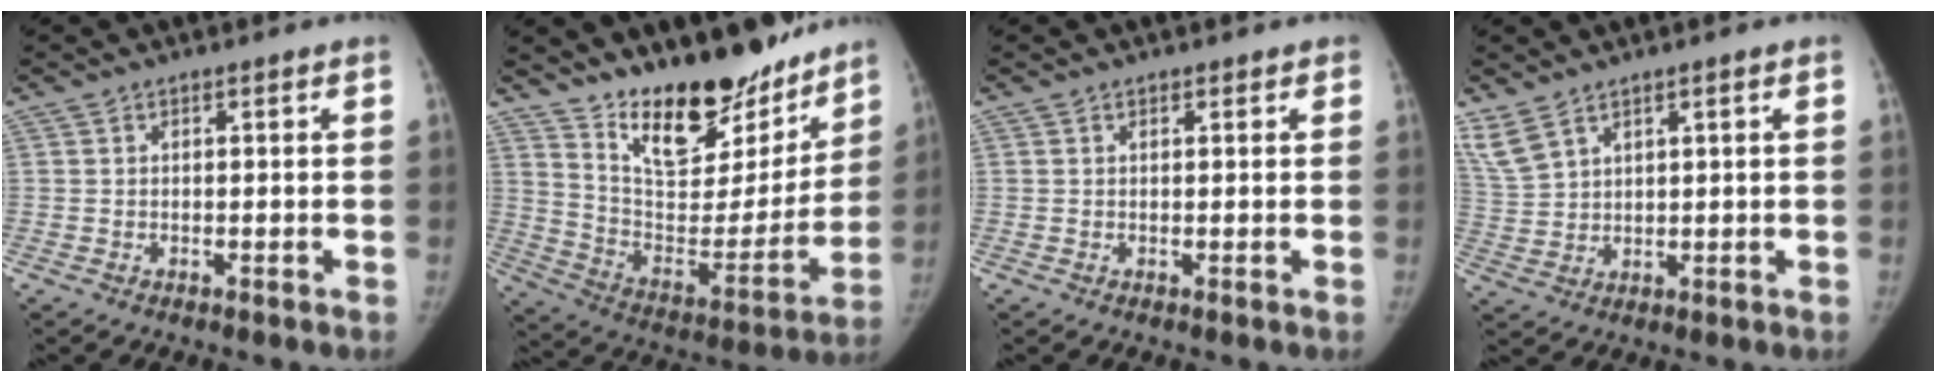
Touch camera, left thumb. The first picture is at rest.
{"total": 23.0, "force": [17.7, 9.2, 11.4], "torque": [-0.119, -0.116, 0.290]}
{"total": 0.7, "force": [0.5, 0.4, 0.2], "torque": [0.003, -0.002, 0.003]}
{"total": 5.6, "force": [3.9, 2.5, 3.1], "torque": [-0.064, -0.008, 0.092]}